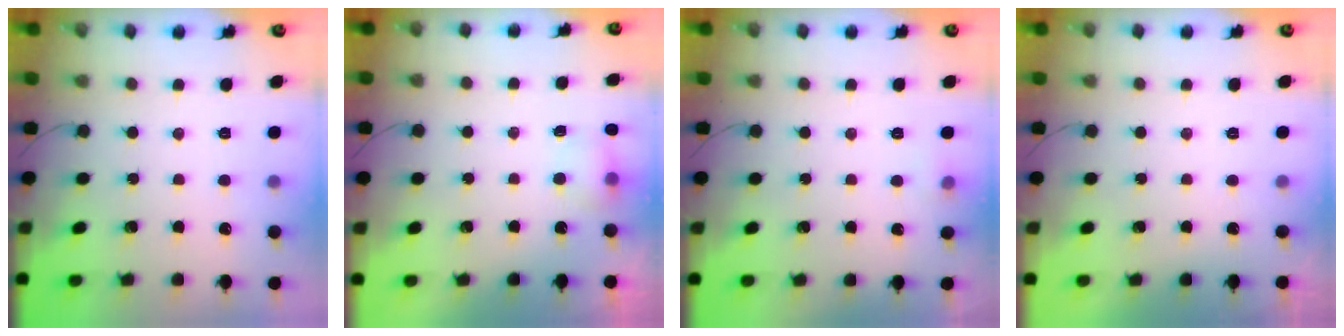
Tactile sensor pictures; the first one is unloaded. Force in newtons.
{"total": 7.8, "press": 4.2, "slide": 6.5}
{"total": 5.1, "press": 4.9, "slide": 1.1}
{"total": 0.0}